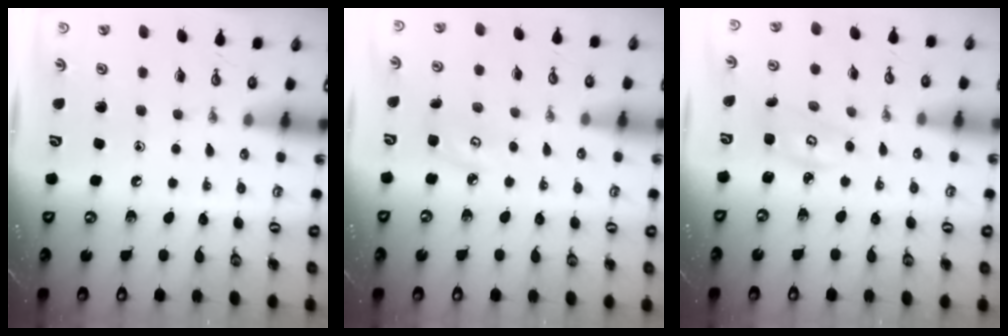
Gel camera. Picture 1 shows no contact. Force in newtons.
{"total": 5.4, "press": 5.4, "slide": 0.5}
{"total": 2.8, "press": 2.8, "slide": 0.2}